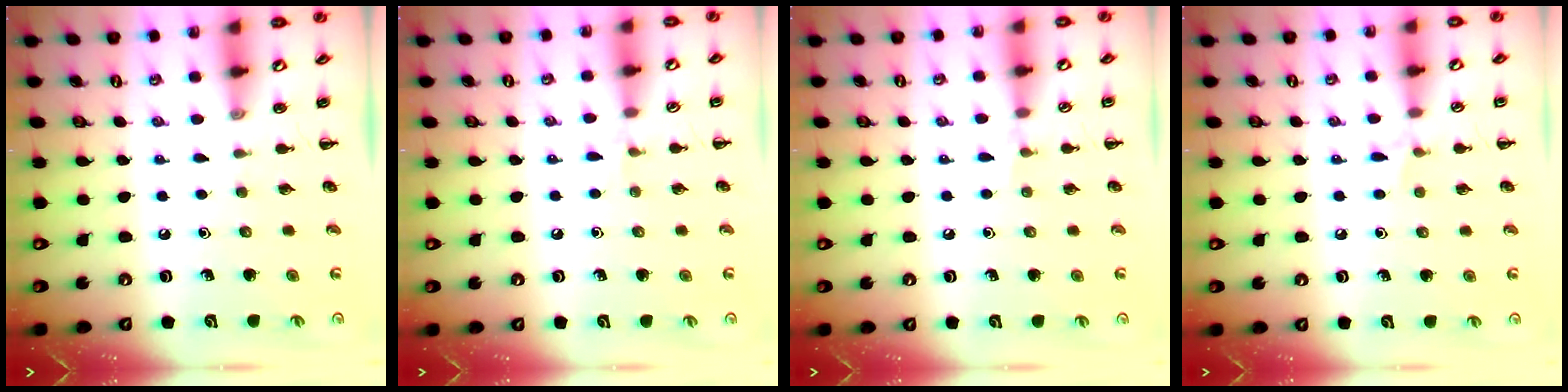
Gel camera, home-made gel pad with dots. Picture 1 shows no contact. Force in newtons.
{"total": 3.6, "press": 3.4, "slide": 1.3}
{"total": 3.7, "press": 3.5, "slide": 1.3}
{"total": 4.8, "press": 4.5, "slide": 1.6}